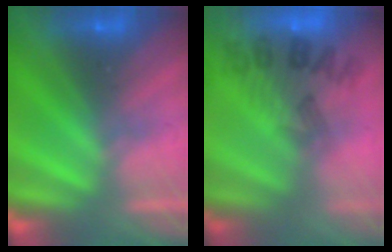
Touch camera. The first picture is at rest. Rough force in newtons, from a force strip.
{"total": 8.4}